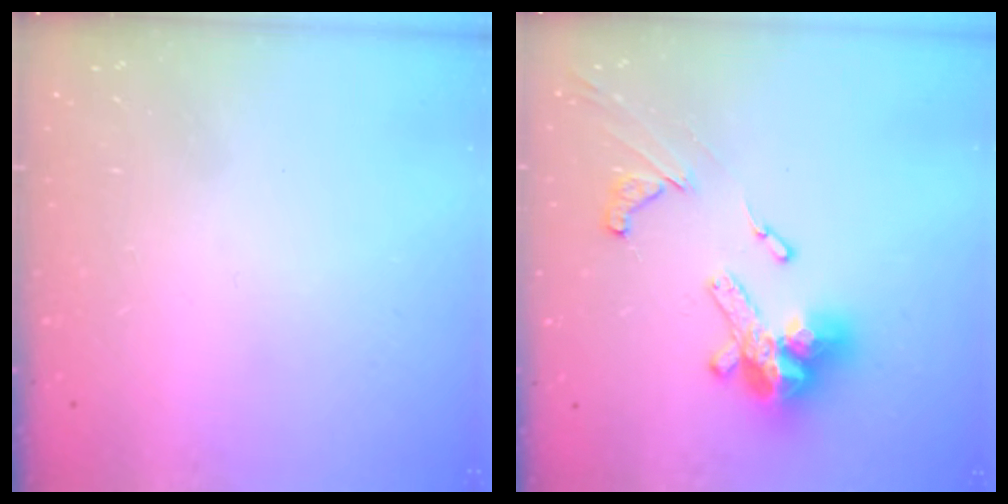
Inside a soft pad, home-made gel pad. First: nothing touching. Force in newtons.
{"total": 17.1, "press": 17.0, "slide": 1.9}